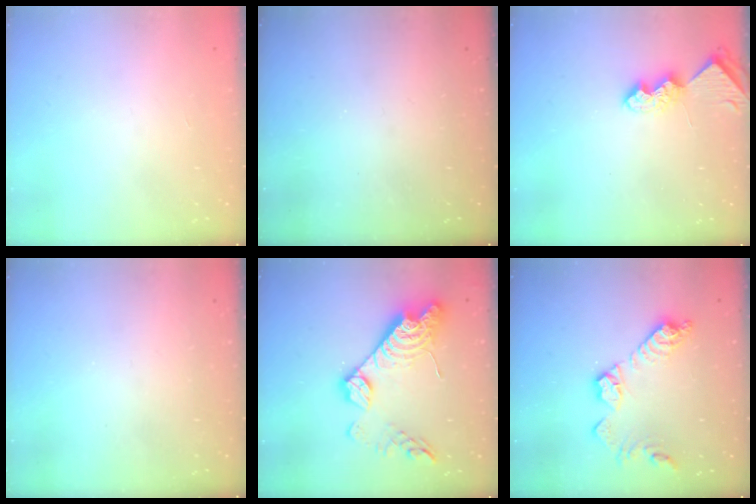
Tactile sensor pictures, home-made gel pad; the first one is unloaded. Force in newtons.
{"total": 0.0}
{"total": 6.3, "press": 6.3, "slide": 0.5}
{"total": 0.0}
{"total": 18.0, "press": 18.0, "slide": 1.1}
{"total": 14.3, "press": 14.3, "slide": 1.0}